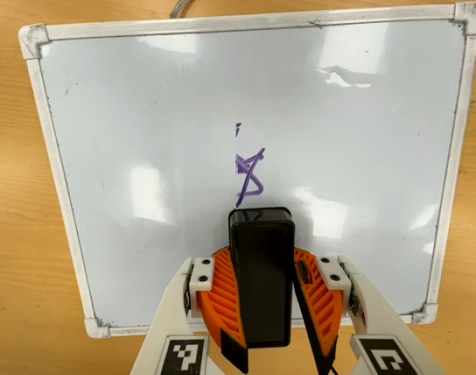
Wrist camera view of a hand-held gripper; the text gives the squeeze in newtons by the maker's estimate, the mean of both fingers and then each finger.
{"total": 11.2, "left": 11.0, "right": 11.4}